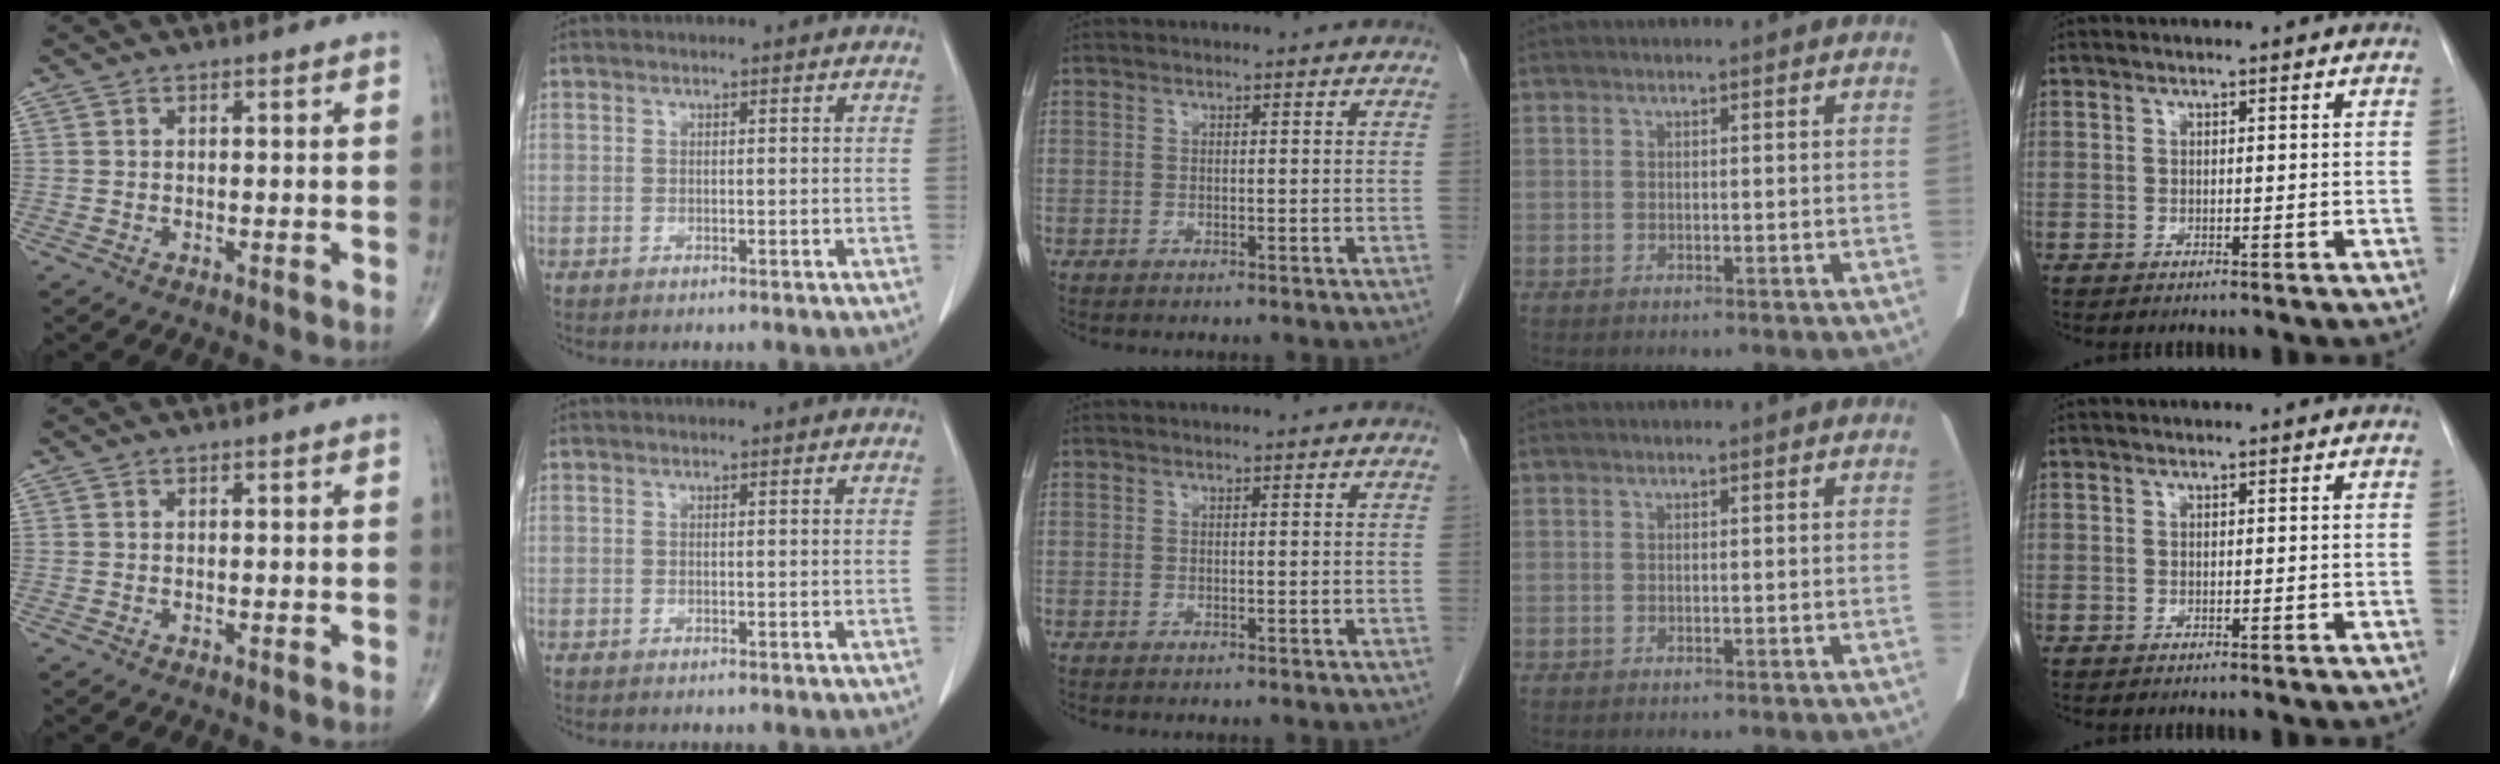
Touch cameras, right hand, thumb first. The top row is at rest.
{}